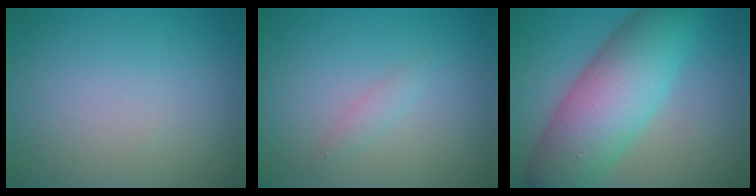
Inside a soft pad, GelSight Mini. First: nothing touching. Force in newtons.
{"total": 1.0, "press": 1.0, "slide": 0.0}
{"total": 9.8, "press": 9.8, "slide": 0.3}